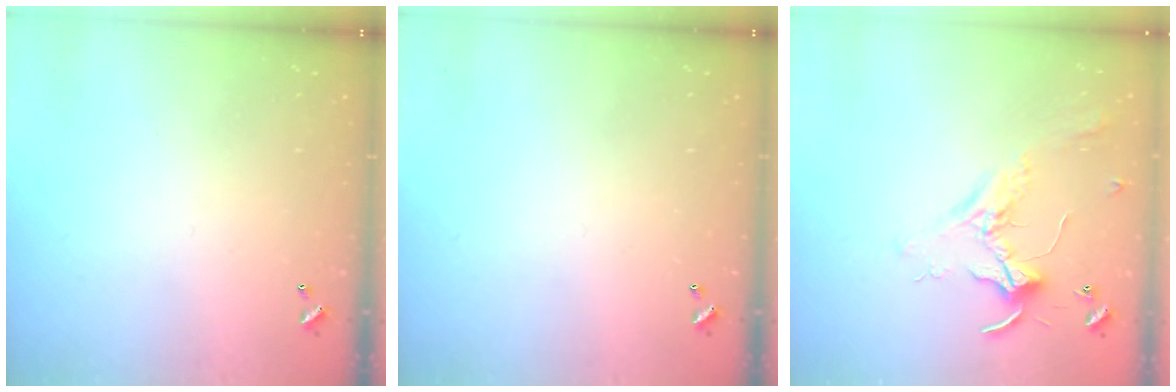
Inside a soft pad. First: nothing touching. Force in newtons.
{"total": 0.0}
{"total": 2.3, "press": 2.3, "slide": 0.5}